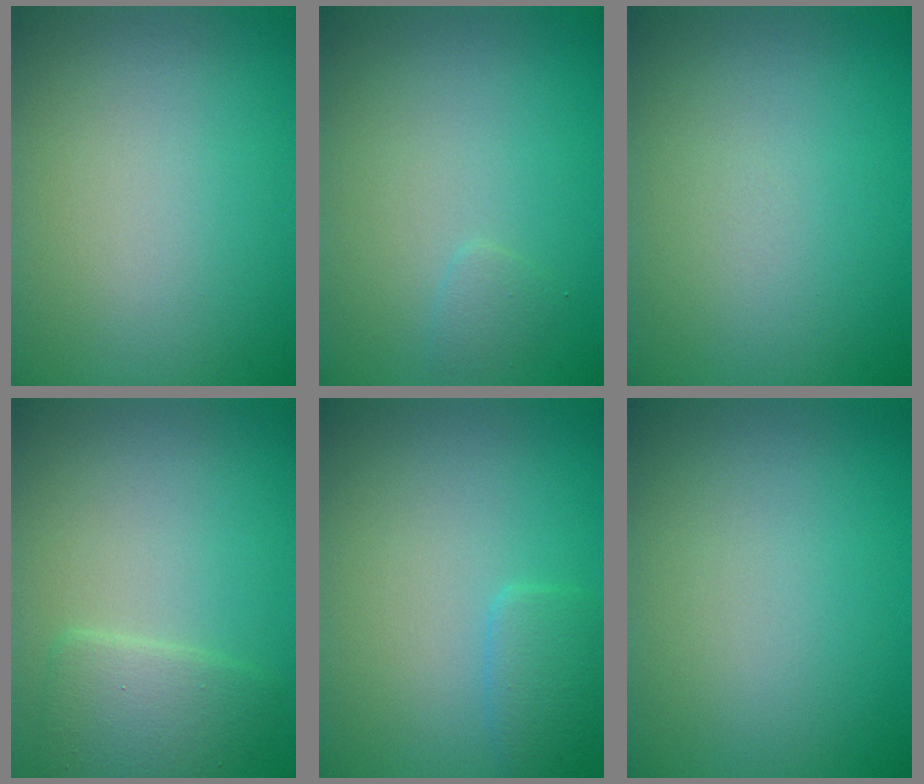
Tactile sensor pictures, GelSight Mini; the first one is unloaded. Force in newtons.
{"total": 0.7, "press": 0.7, "slide": 0.0}
{"total": 0.0}
{"total": 3.0, "press": 3.0, "slide": 0.0}
{"total": 1.7, "press": 1.7, "slide": 0.3}
{"total": 0.0}